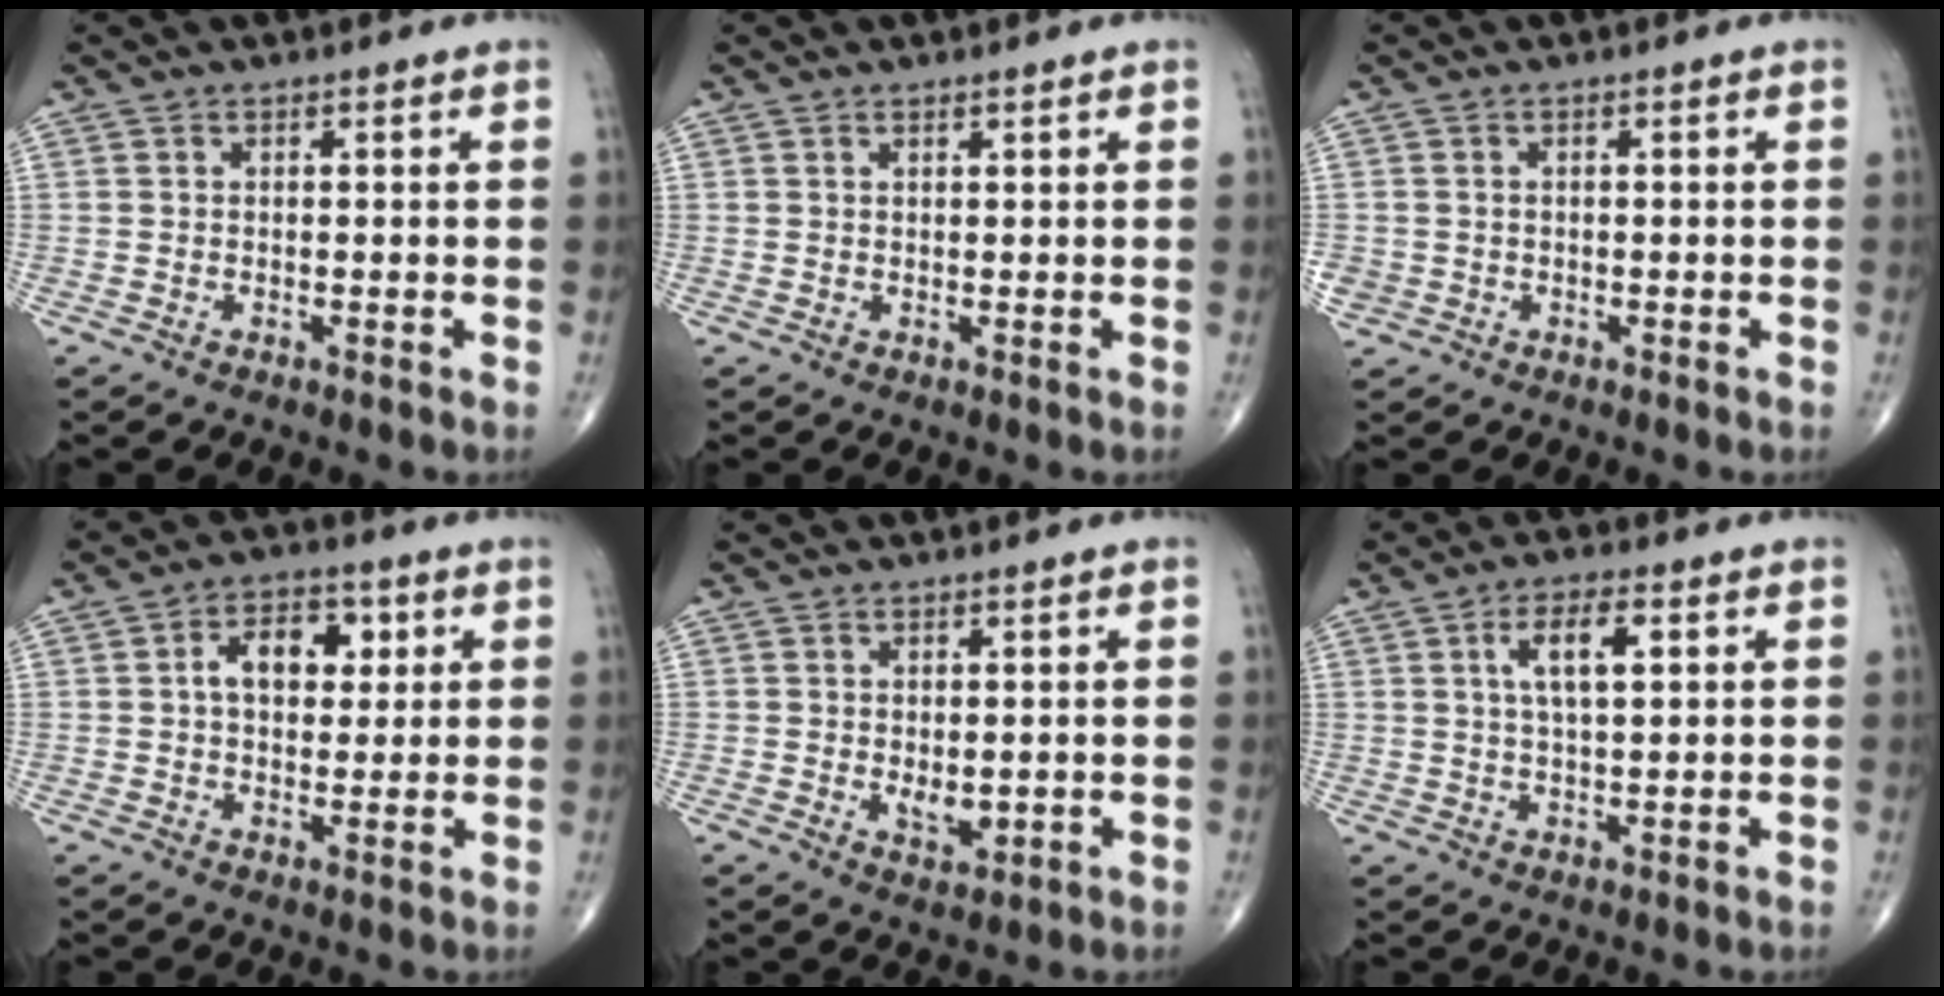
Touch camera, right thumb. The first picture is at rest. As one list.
[{"total": 0.6, "force": [0.5, 0.1, 0.2], "torque": [-0.005, -0.004, 0.008]}, {"total": 2.1, "force": [-0.3, 2.0, 0.6], "torque": [-0.006, 0.003, -0.001]}, {"total": 8.5, "force": [2.0, 5.6, 6.1], "torque": [-0.064, 0.008, 0.027]}, {"total": 3.2, "force": [0.0, 1.8, 2.6], "torque": [-0.029, -0.008, 0.006]}, {"total": 6.8, "force": [2.2, 2.6, 5.9], "torque": [-0.102, -0.001, 0.039]}]